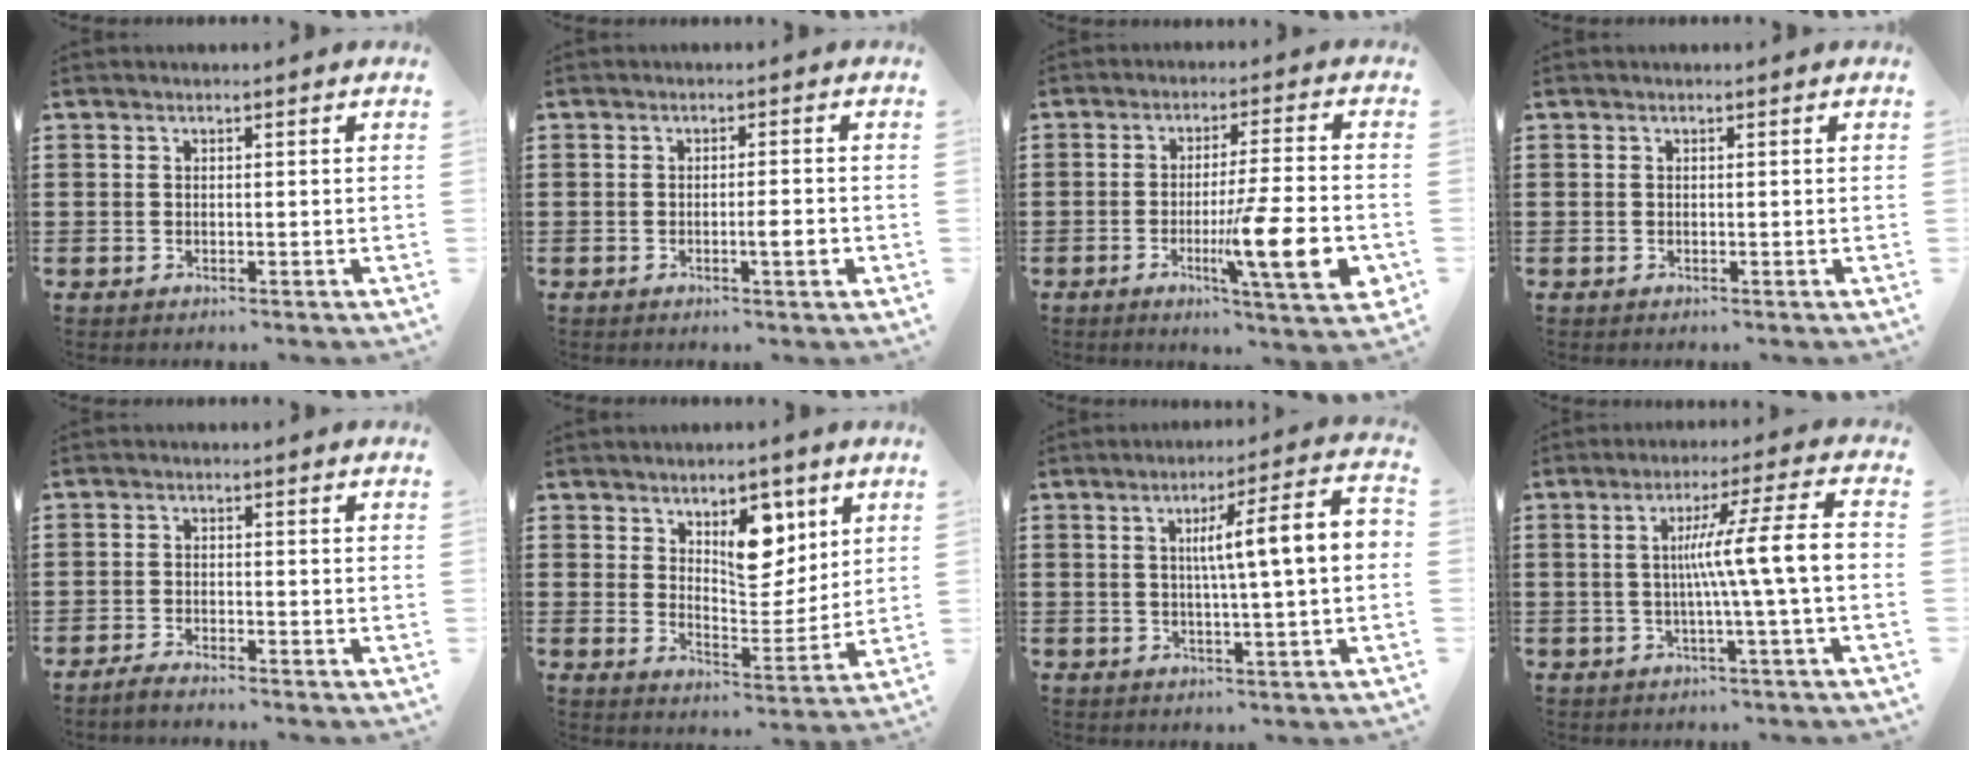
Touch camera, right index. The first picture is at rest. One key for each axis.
{"total": 2.9, "fx": -0.8, "fy": 0.3, "fz": 2.7, "tx": -0.045, "ty": -0.002, "tz": -0.015}
{"total": 13.1, "fx": -3.8, "fy": 1.4, "fz": 12.4, "tx": -0.198, "ty": -0.012, "tz": -0.066}
{"total": 0.0}
{"total": 1.7, "fx": -1.7, "fy": -0.1, "fz": 0.3, "tx": -0.008, "ty": 0.003, "tz": -0.032}
{"total": 8.9, "fx": 4.5, "fy": 5.0, "fz": 5.8, "tx": -0.084, "ty": -0.013, "tz": 0.073}
{"total": 8.3, "fx": 0.7, "fy": 0.1, "fz": 8.2, "tx": -0.147, "ty": -0.006, "tz": 0.000}
{"total": 9.7, "fx": -0.4, "fy": -0.6, "fz": 9.7, "tx": -0.174, "ty": -0.002, "tz": -0.015}